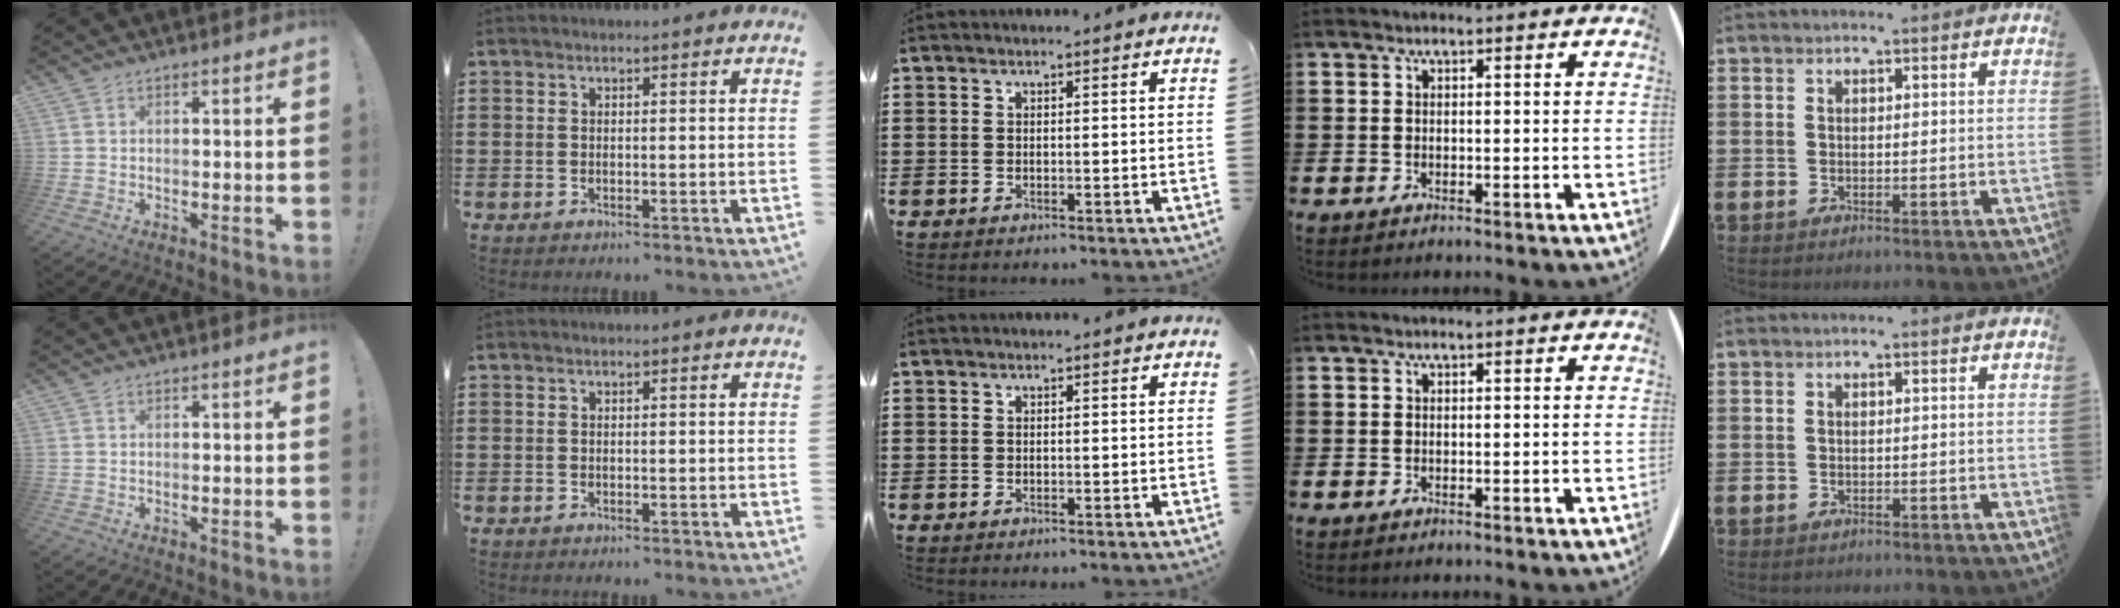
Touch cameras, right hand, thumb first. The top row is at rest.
{}